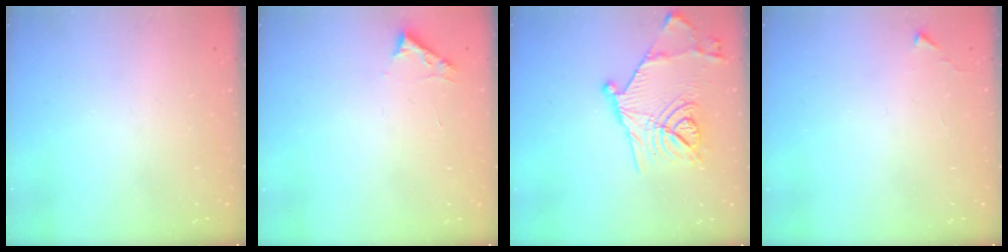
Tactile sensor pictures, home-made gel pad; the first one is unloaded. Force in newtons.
{"total": 2.7, "press": 2.7, "slide": 0.3}
{"total": 17.2, "press": 17.1, "slide": 1.9}
{"total": 2.7, "press": 2.6, "slide": 0.4}